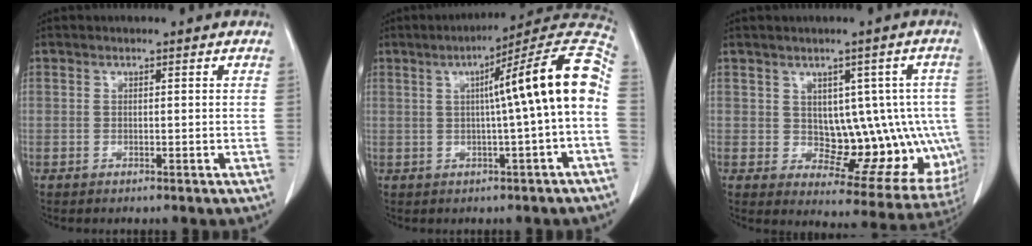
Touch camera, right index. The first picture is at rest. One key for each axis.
{"total": 14.7, "fx": 0.7, "fy": -0.5, "fz": 14.7, "tx": -0.198, "ty": 0.039, "tz": 0.003}
{"total": 12.5, "fx": 0.6, "fy": 6.7, "fz": 10.6, "tx": -0.107, "ty": 0.015, "tz": 0.027}